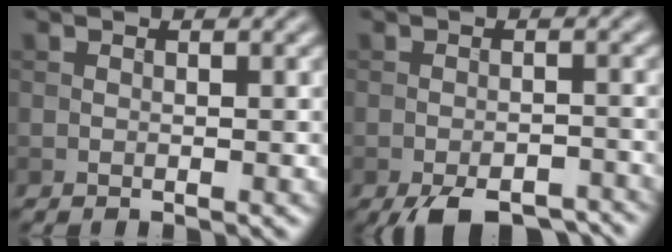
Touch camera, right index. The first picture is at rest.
{"total": 6.1, "force": [-4.7, 1.9, 3.4], "torque": [-0.048, -0.011, -0.067]}